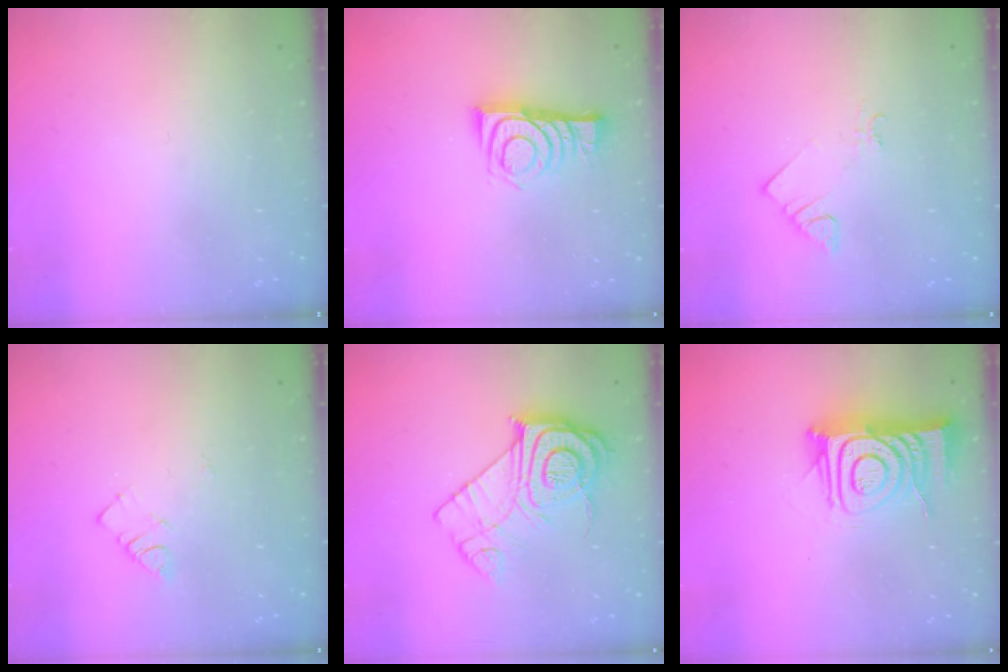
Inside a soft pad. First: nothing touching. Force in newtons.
{"total": 9.0, "press": 9.0, "slide": 0.2}
{"total": 2.1, "press": 2.0, "slide": 0.5}
{"total": 2.8, "press": 2.7, "slide": 0.4}
{"total": 13.5, "press": 13.5, "slide": 1.0}
{"total": 14.8, "press": 14.7, "slide": 1.0}